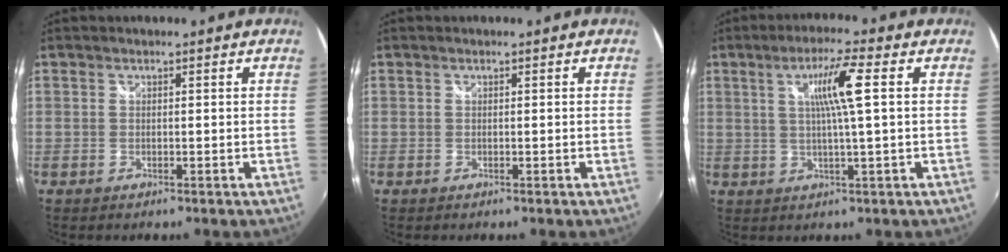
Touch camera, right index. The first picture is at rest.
{"total": 0.0}
{"total": 7.4, "force": [1.8, -0.4, 7.2], "torque": [-0.126, 0.003, 0.032]}